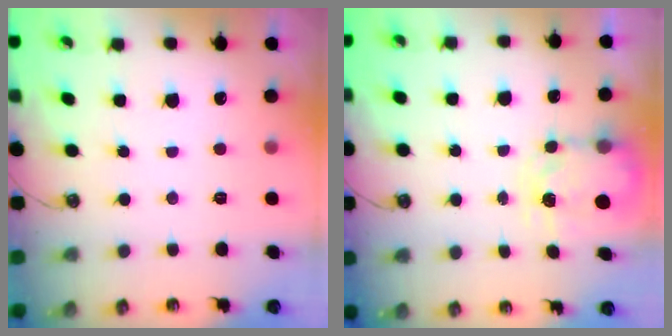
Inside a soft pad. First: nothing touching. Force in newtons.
{"total": 5.0, "press": 5.0, "slide": 0.3}